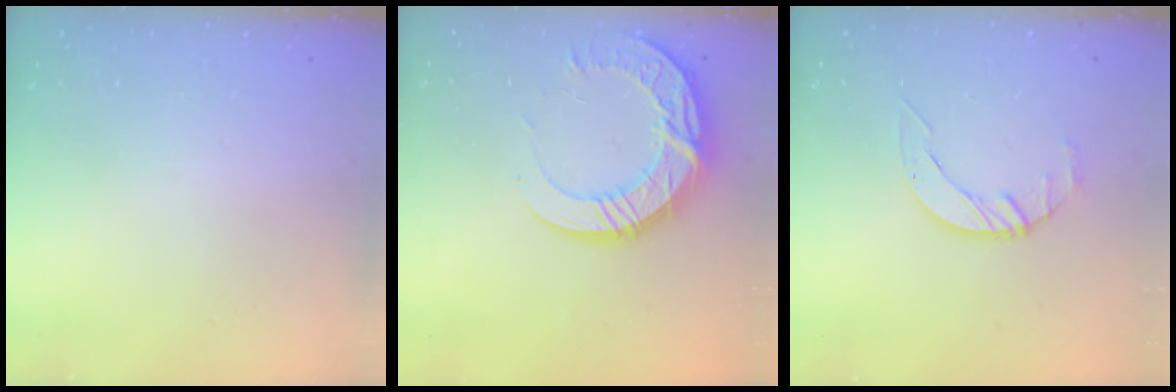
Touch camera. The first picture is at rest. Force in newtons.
{"total": 17.2, "press": 17.2, "slide": 0.7}
{"total": 2.7, "press": 2.7, "slide": 0.3}